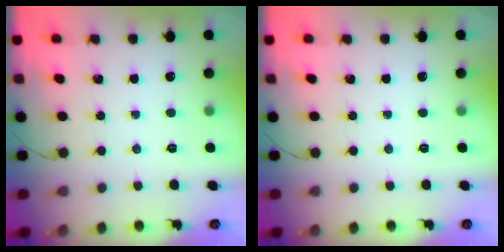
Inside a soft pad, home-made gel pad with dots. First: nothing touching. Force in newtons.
{"total": 0.0}